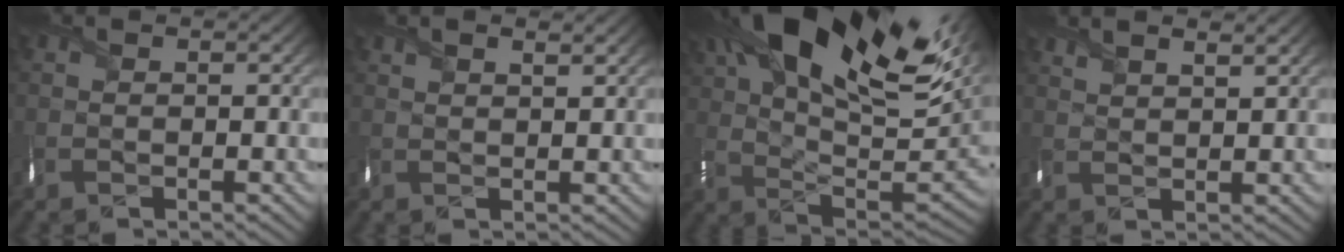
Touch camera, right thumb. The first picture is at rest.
{"total": 2.4, "force": [1.9, 0.5, 1.5], "torque": [-0.032, 0.007, 0.034]}
{"total": 22.9, "force": [11.6, 10.5, 16.8], "torque": [-0.293, 0.057, 0.174]}
{"total": 4.2, "force": [3.2, 1.0, 2.5], "torque": [-0.041, 0.013, 0.045]}